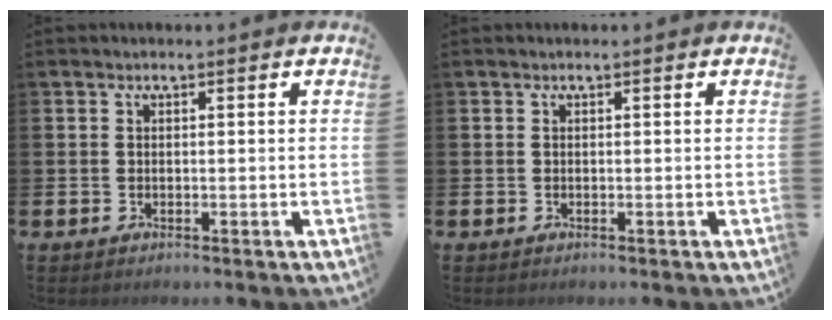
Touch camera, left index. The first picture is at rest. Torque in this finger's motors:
{"motor_torque": [0.00, 0.00, 0.01, -0.01]}